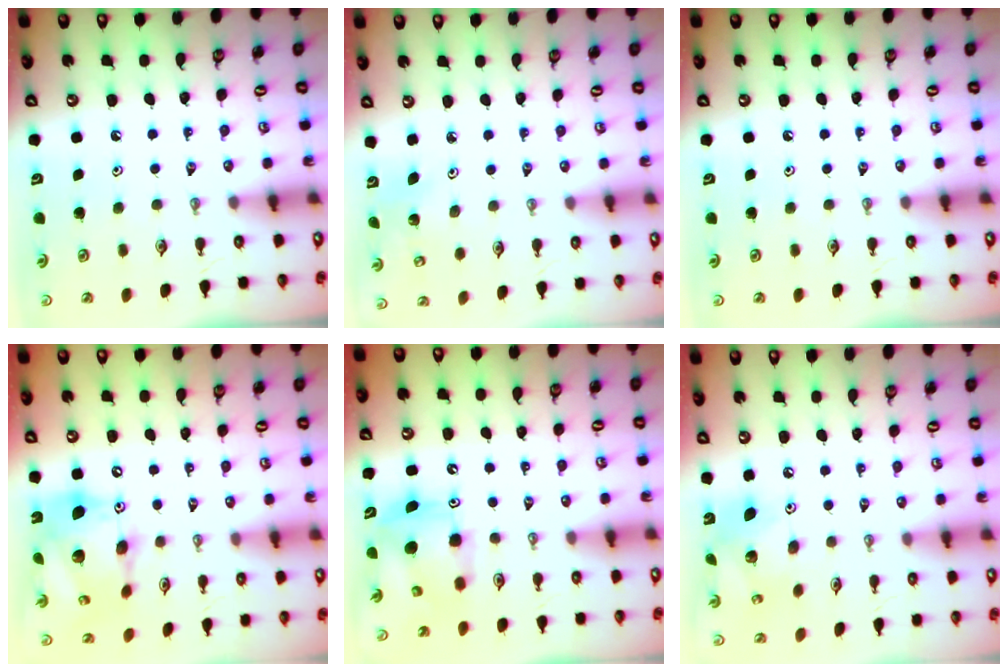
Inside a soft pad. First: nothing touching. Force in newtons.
{"total": 2.5, "press": 2.5, "slide": 0.2}
{"total": 0.0}
{"total": 18.2, "press": 18.1, "slide": 2.3}
{"total": 7.5, "press": 7.5, "slide": 0.3}
{"total": 11.3, "press": 11.3, "slide": 0.8}